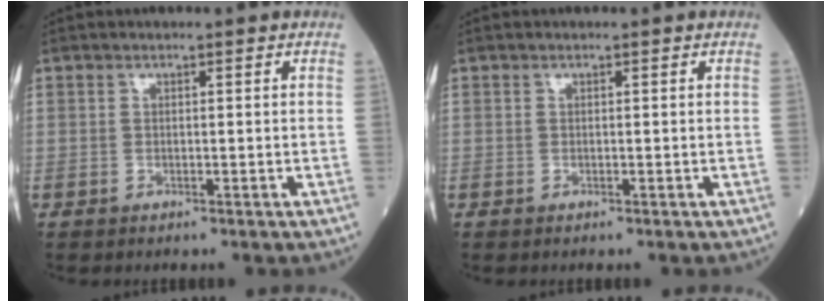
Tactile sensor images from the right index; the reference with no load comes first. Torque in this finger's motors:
{"motor_torque": [0.02, 0.26, 0.05, 0.01]}